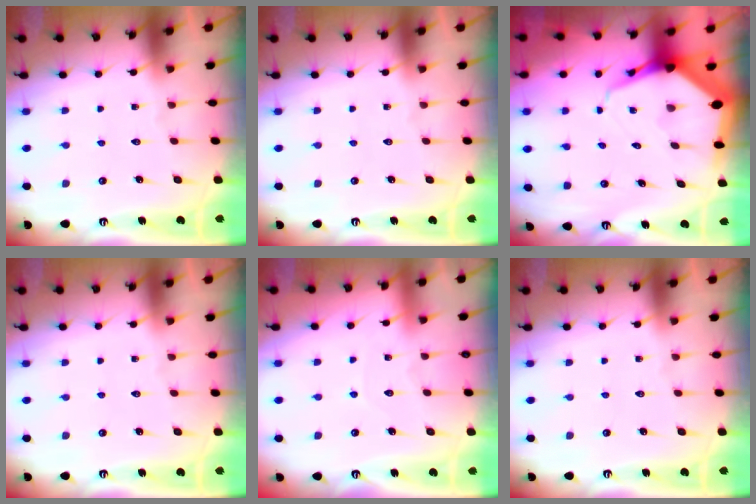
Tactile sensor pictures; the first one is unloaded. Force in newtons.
{"total": 0.0}
{"total": 7.2, "press": 7.2, "slide": 0.8}
{"total": 0.0}
{"total": 3.9, "press": 3.8, "slide": 0.4}
{"total": 0.0}